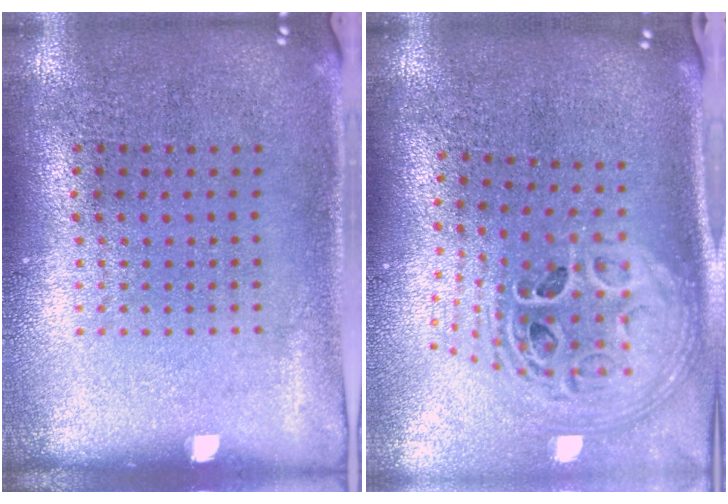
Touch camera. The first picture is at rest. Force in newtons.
{"total": 2.9, "press": 2.0, "slide": 2.1}